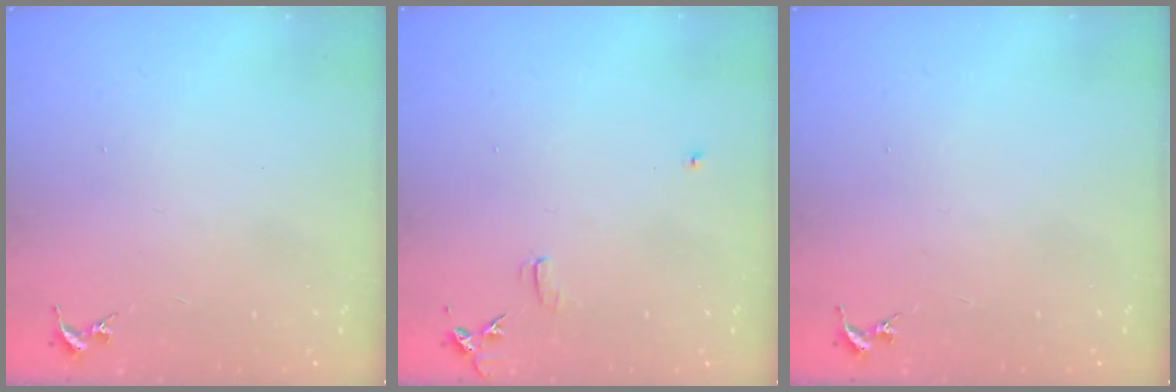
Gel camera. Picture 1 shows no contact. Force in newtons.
{"total": 7.6, "press": 7.6, "slide": 0.7}
{"total": 0.0}